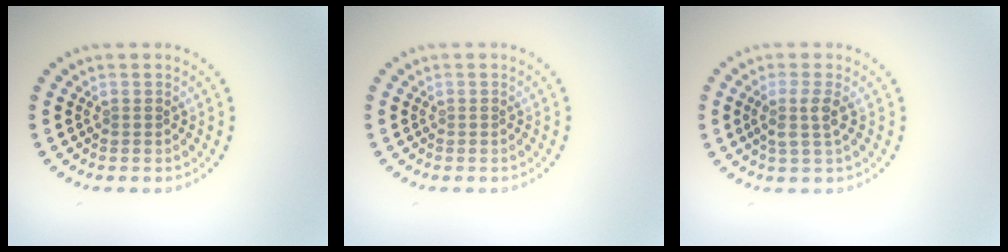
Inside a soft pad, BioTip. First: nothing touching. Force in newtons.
{"total": 0.0}
{"total": 2.1, "press": 1.8, "slide": 1.1}